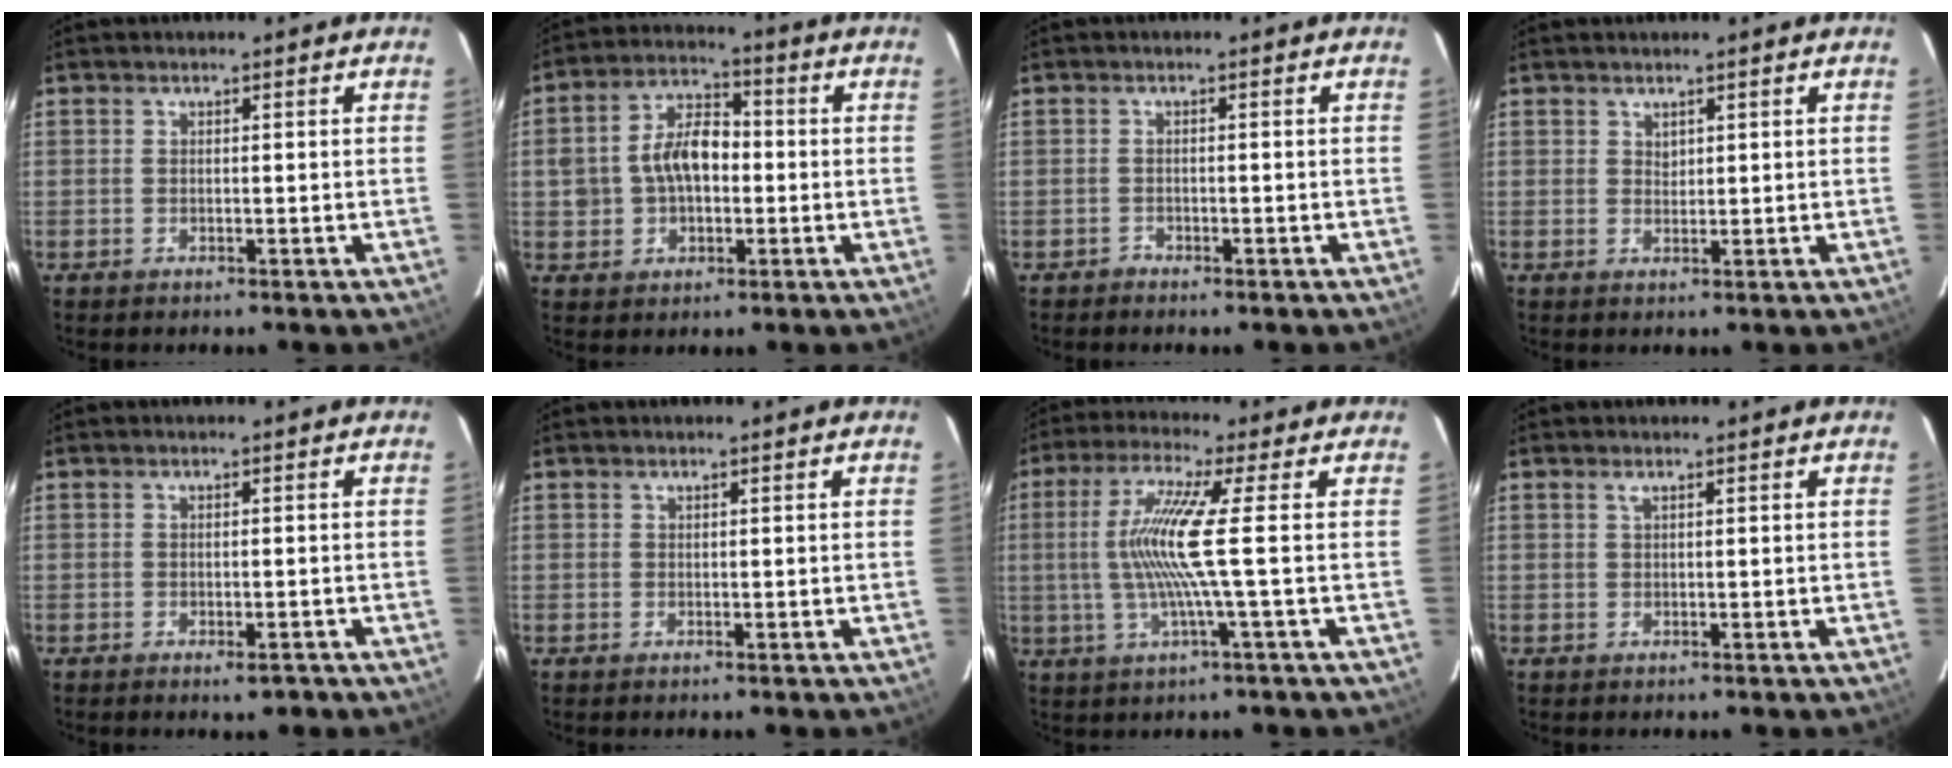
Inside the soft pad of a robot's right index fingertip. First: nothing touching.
{"total": 9.9, "force": [-0.4, 6.6, 7.3], "torque": [-0.144, 0.027, -0.002]}
{"total": 1.3, "force": [-1.2, 0.5, 0.2], "torque": [-0.011, 0.002, -0.018]}
{"total": 1.0, "force": [0.9, 0.5, 0.2], "torque": [-0.001, 0.002, 0.017]}
{"total": 2.4, "force": [-1.6, 1.0, 1.5], "torque": [-0.027, -0.001, -0.019]}
{"total": 0.0}
{"total": 10.3, "force": [-0.3, -1.9, 10.1], "torque": [-0.203, -0.004, -0.003]}
{"total": 0.6, "force": [0.3, -0.3, 0.4], "torque": [-0.008, 0.002, 0.006]}